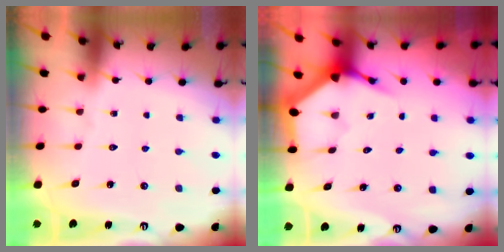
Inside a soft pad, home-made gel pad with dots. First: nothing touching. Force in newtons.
{"total": 3.8, "press": 3.8, "slide": 0.5}